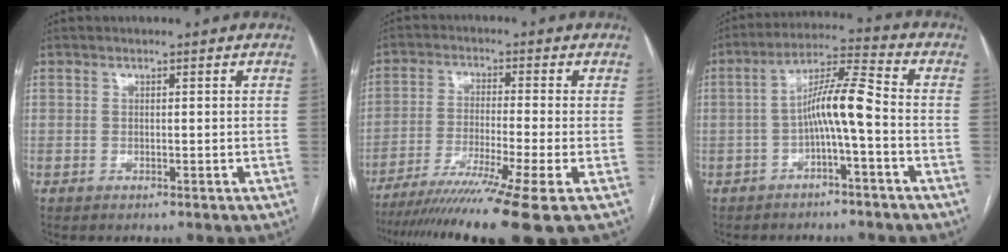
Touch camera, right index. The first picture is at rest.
{"total": 14.3, "force": [-10.6, -2.7, 9.3], "torque": [-0.150, -0.044, -0.170]}
{"total": 7.9, "force": [-1.9, 0.2, 7.6], "torque": [-0.137, 0.026, -0.034]}